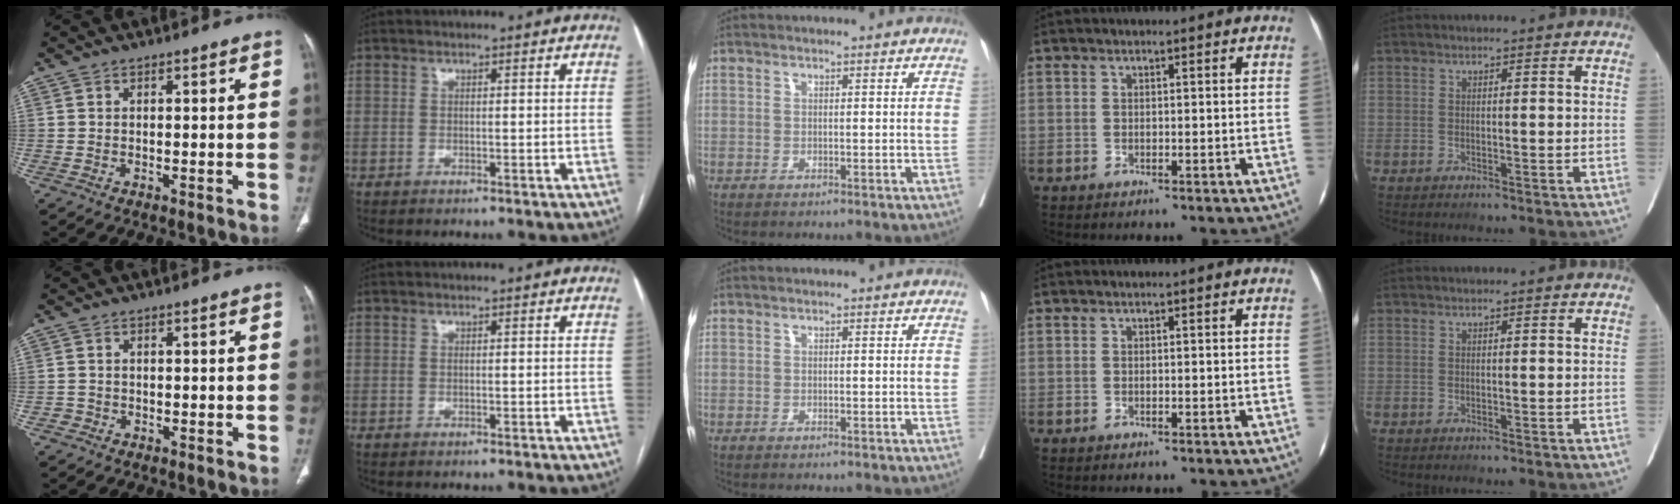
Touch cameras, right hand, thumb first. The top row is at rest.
{"thumb": {"total": 1.3, "force": [-0.7, 1.2, 0.0], "torque": [0.001, 0.008, -0.016]}}